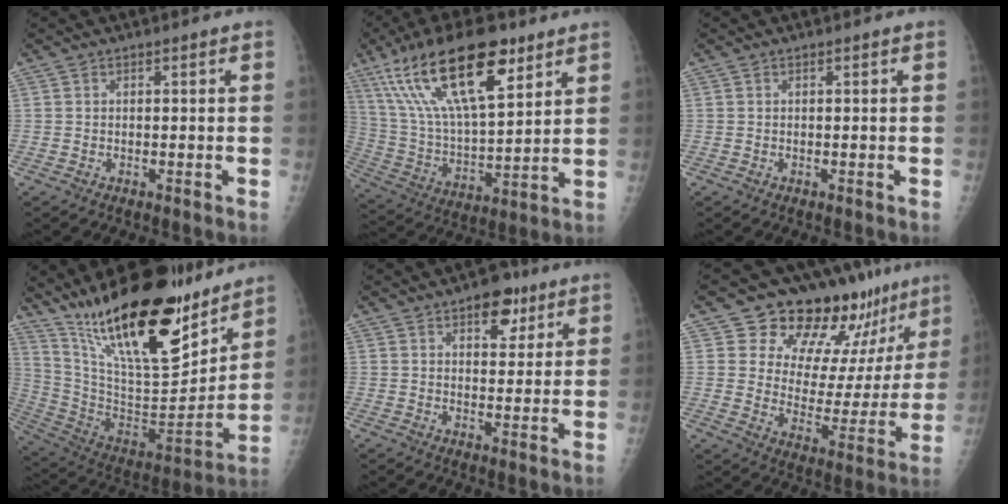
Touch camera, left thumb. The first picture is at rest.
{"total": 23.2, "force": [12.9, 8.5, 17.3], "torque": [-0.299, -0.031, 0.239]}
{"total": 0.0}
{"total": 28.2, "force": [19.8, 8.8, 18.1], "torque": [-0.265, -0.099, 0.342]}
{"total": 7.0, "force": [3.9, 4.1, 4.1], "torque": [-0.023, -0.014, 0.050]}
{"total": 19.3, "force": [14.9, 8.9, 8.3], "torque": [-0.058, -0.091, 0.203]}